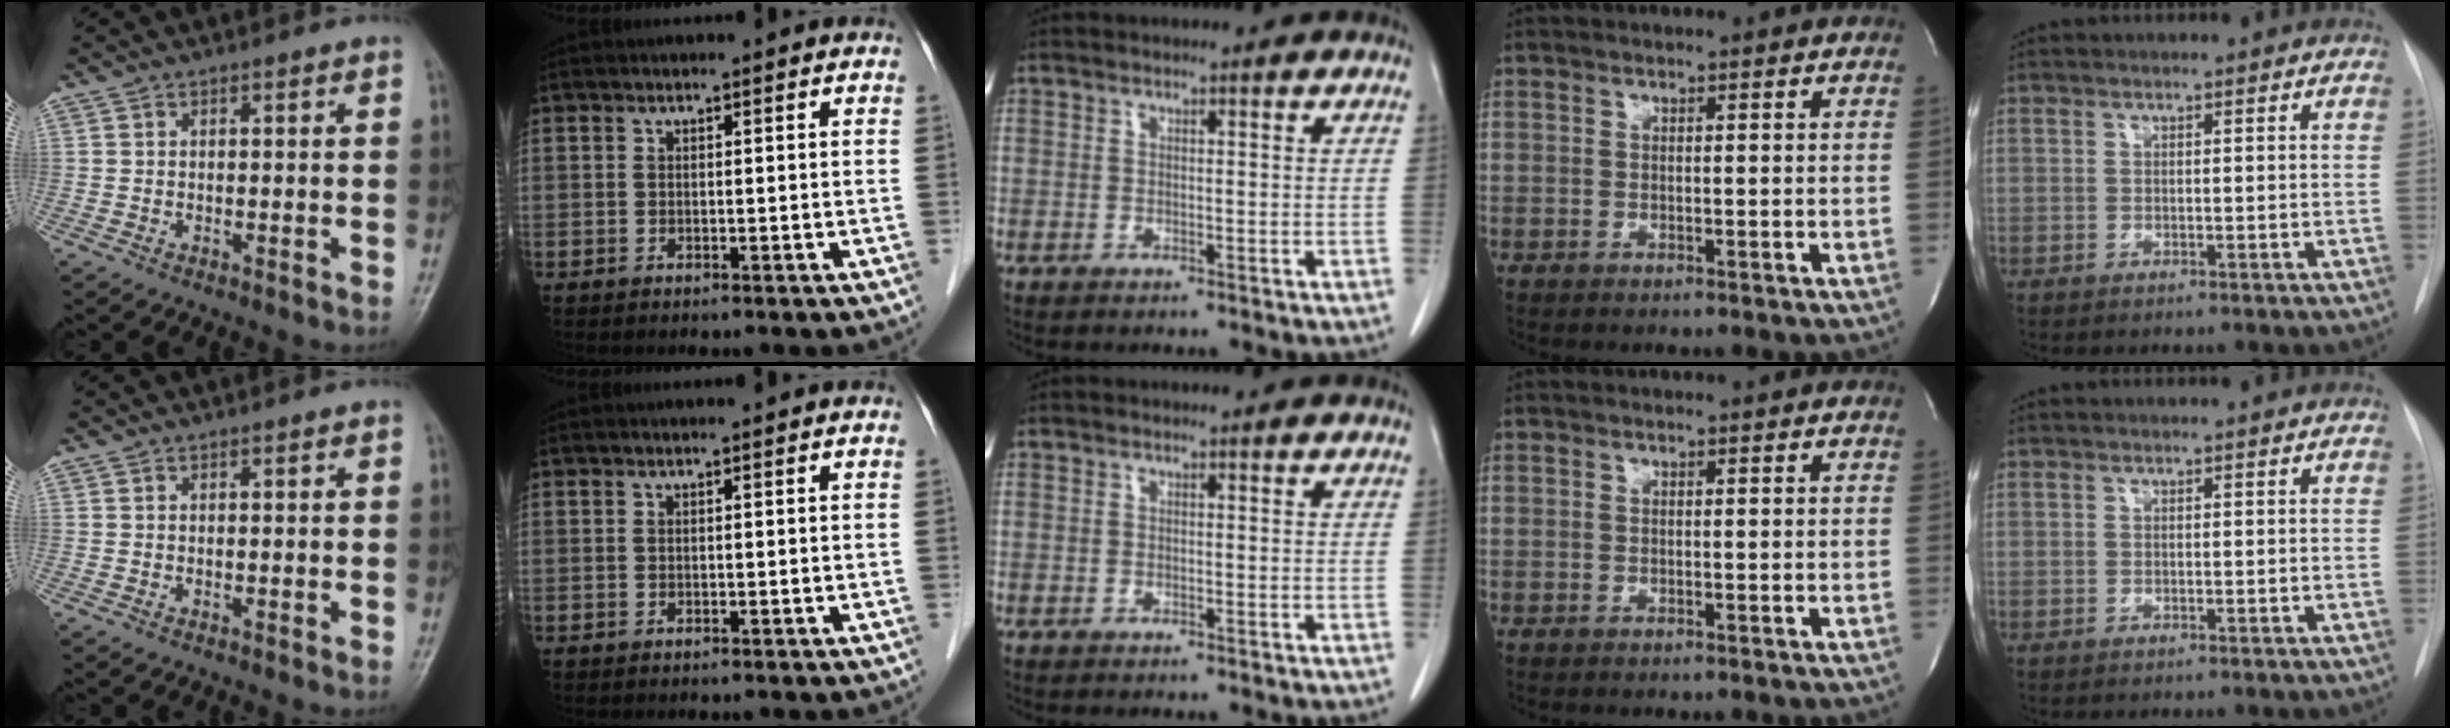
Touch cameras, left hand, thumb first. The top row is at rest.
{}